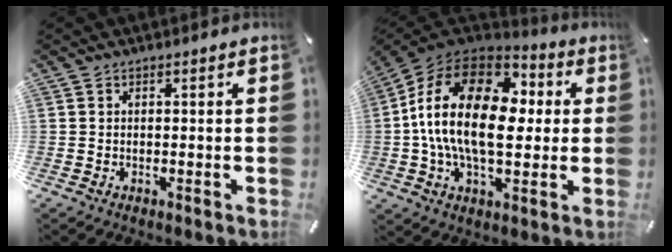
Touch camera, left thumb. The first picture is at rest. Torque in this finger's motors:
{"motor_torque": [1.06, 2.04, 2.77, 0.00, 0.97]}